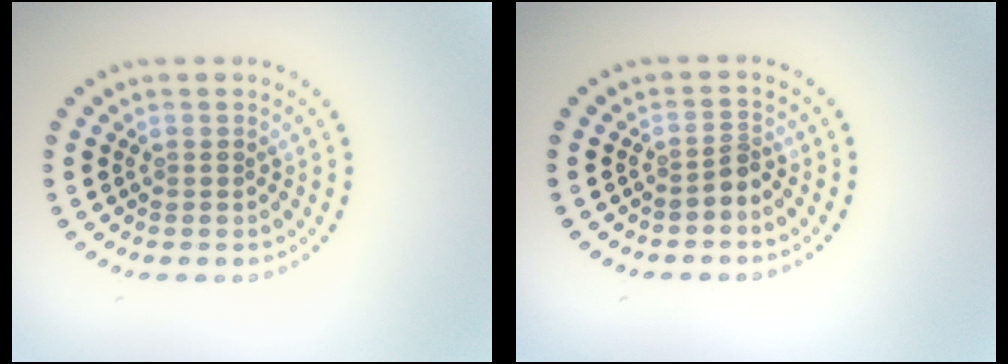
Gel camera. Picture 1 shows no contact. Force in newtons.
{"total": 1.2, "press": 0.7, "slide": 1.0}